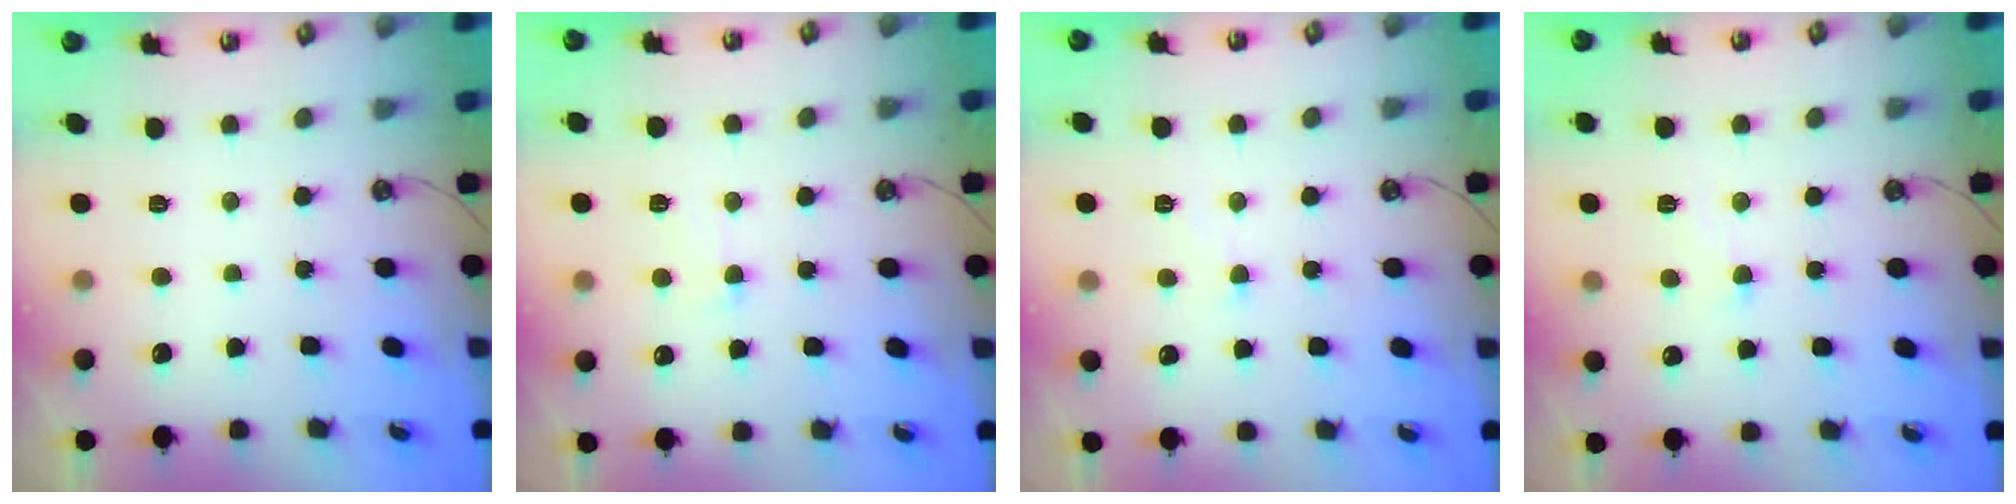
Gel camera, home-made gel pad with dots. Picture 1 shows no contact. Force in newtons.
{"total": 1.1, "press": 0.8, "slide": 0.8}
{"total": 0.5, "press": 0.2, "slide": 0.5}
{"total": 1.7, "press": 1.7, "slide": 0.2}